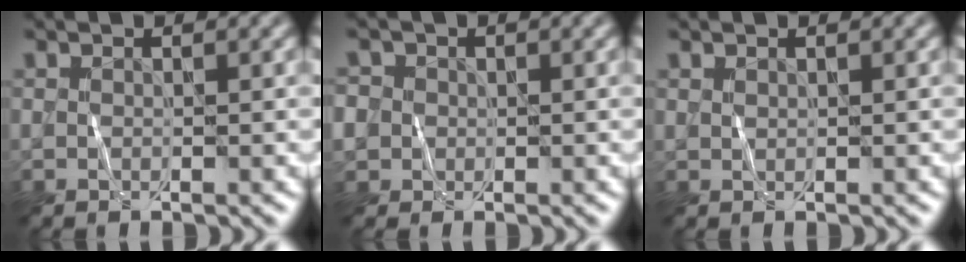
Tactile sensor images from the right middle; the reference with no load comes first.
{"total": 4.2, "force": [0.3, 4.0, 1.3], "torque": [-0.022, 0.028, -0.020]}
{"total": 0.5, "force": [0.5, 0.1, 0.0], "torque": [0.001, 0.002, 0.011]}